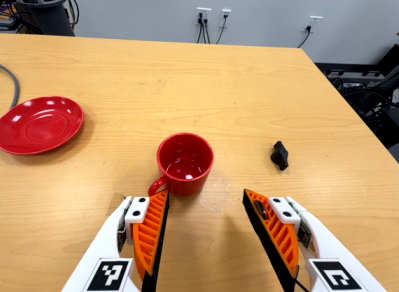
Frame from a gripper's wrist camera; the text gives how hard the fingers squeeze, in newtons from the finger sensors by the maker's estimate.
{"total": 0.0}